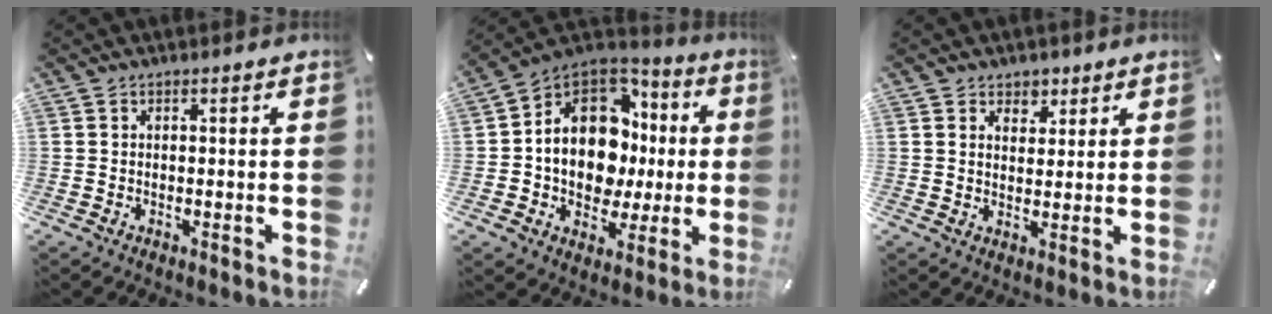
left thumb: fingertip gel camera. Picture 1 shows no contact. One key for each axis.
{"total": 15.9, "fx": 0.8, "fy": 12.4, "fz": 10.1, "tx": -0.189, "ty": -0.015, "tz": 0.014}
{"total": 4.0, "fx": 2.3, "fy": 3.2, "fz": 0.1, "tx": 0.017, "ty": -0.012, "tz": 0.035}